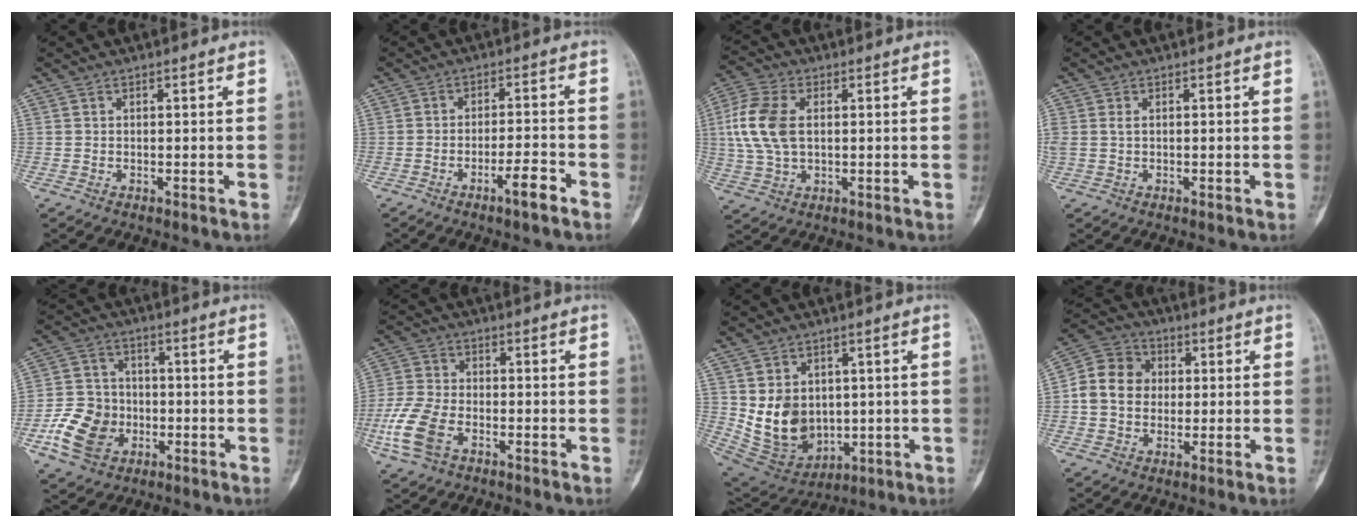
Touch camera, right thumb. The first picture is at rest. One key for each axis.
{"total": 5.0, "fx": -3.1, "fy": 0.7, "fz": 3.9, "tx": -0.070, "ty": 0.021, "tz": -0.052}
{"total": 10.9, "fx": 1.2, "fy": 6.7, "fz": 8.5, "tx": -0.191, "ty": 0.009, "tz": 0.023}
{"total": 1.6, "fx": 0.1, "fy": 1.0, "fz": 1.2, "tx": -0.037, "ty": 0.005, "tz": 0.002}
{"total": 11.5, "fx": -3.8, "fy": 9.3, "fz": 5.6, "tx": -0.082, "ty": 0.019, "tz": -0.072}
{"total": 10.0, "fx": -4.0, "fy": 6.1, "fz": 7.0, "tx": -0.162, "ty": 0.011, "tz": -0.082}
{"total": 12.2, "fx": 0.9, "fy": 9.7, "fz": 7.4, "tx": -0.094, "ty": -0.011, "tz": 0.047}
{"total": 9.9, "fx": 0.3, "fy": 8.4, "fz": 5.1, "tx": -0.076, "ty": 0.021, "tz": -0.006}